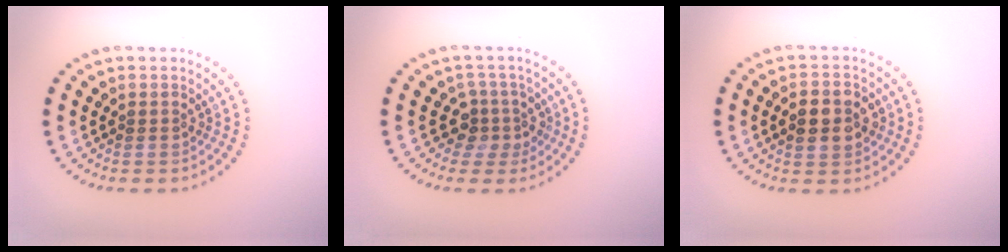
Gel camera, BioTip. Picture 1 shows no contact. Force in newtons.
{"total": 2.7, "press": 2.0, "slide": 1.9}
{"total": 4.5, "press": 4.5, "slide": 0.2}